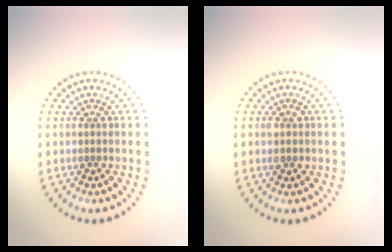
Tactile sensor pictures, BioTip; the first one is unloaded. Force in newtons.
{"total": 1.2, "press": 1.2, "slide": 0.1}